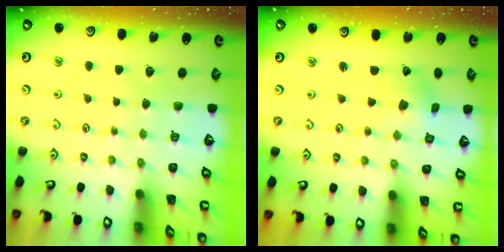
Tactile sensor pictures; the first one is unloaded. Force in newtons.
{"total": 0.7, "press": 0.7, "slide": 0.1}